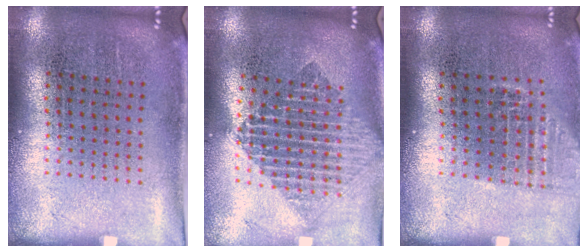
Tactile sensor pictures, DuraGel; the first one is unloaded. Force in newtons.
{"total": 2.0, "press": 1.6, "slide": 1.1}
{"total": 1.1, "press": 1.0, "slide": 0.5}